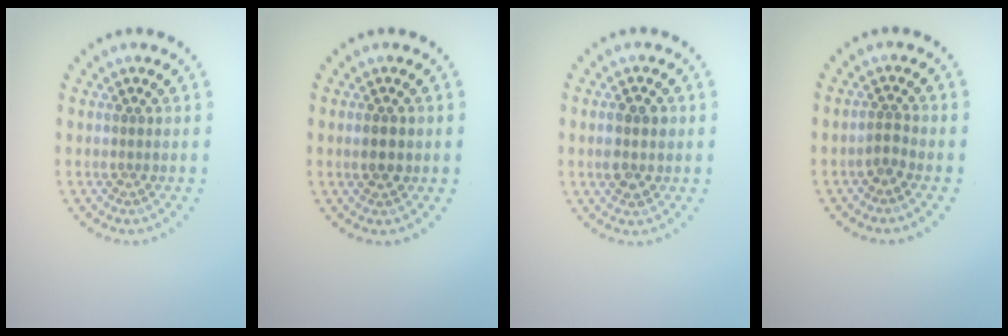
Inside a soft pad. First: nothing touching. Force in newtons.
{"total": 1.7, "press": 1.7, "slide": 0.3}
{"total": 2.7, "press": 2.7, "slide": 0.1}
{"total": 1.4, "press": 1.1, "slide": 0.7}